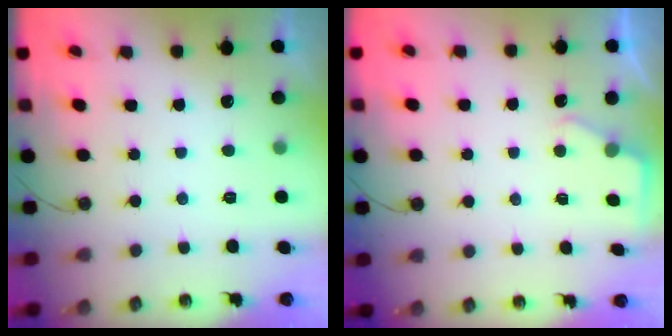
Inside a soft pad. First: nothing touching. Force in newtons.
{"total": 2.7, "press": 2.7, "slide": 0.4}